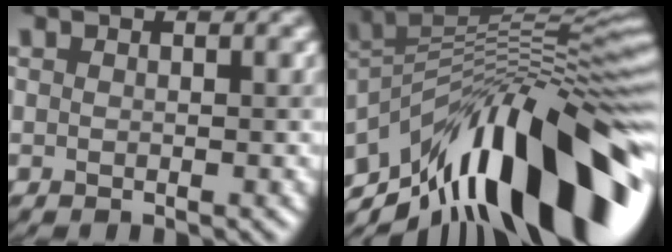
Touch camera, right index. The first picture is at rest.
{"total": 16.6, "force": [-7.5, 6.3, 13.3], "torque": [-0.206, 0.029, -0.141]}